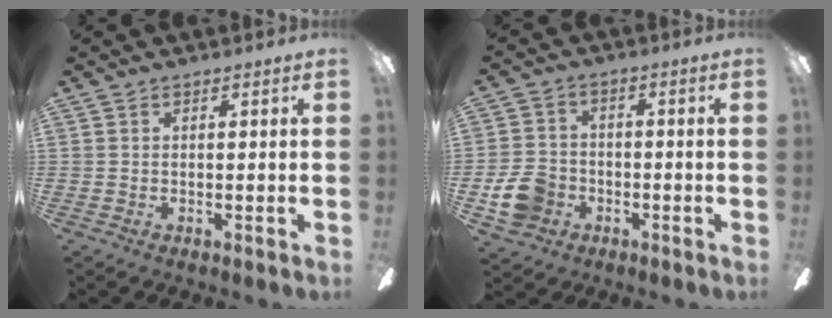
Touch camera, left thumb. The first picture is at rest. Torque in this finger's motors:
{"motor_torque": [0.19, 0.29, 0.10, -0.04, 0.03]}